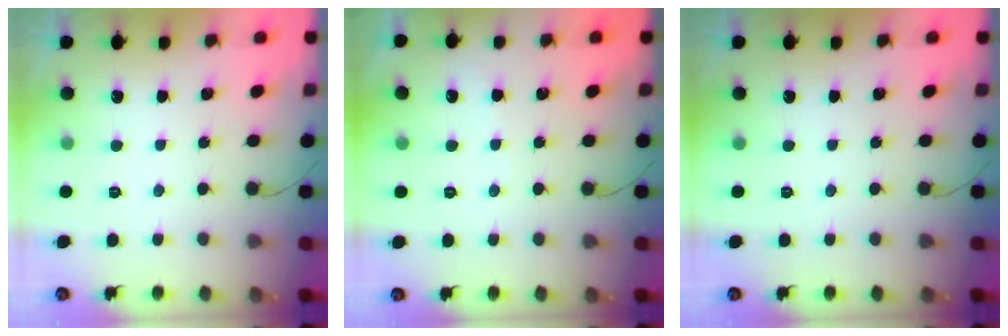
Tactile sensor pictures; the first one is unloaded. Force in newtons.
{"total": 1.9, "press": 1.8, "slide": 0.2}
{"total": 0.0}